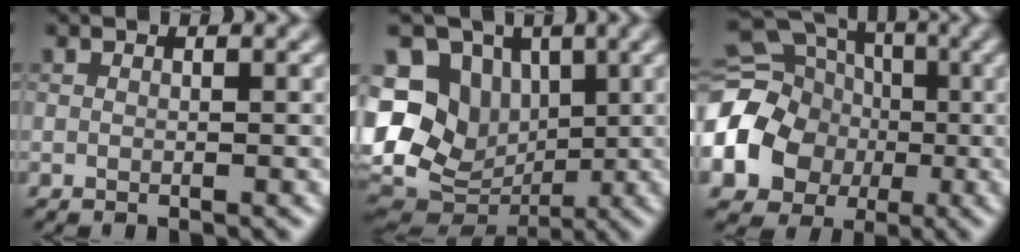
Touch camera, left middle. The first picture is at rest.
{"total": 14.1, "force": [1.0, 12.0, 7.3], "torque": [-0.155, 0.011, 0.010]}
{"total": 17.4, "force": [-2.5, 15.6, 7.3], "torque": [-0.178, -0.004, -0.079]}